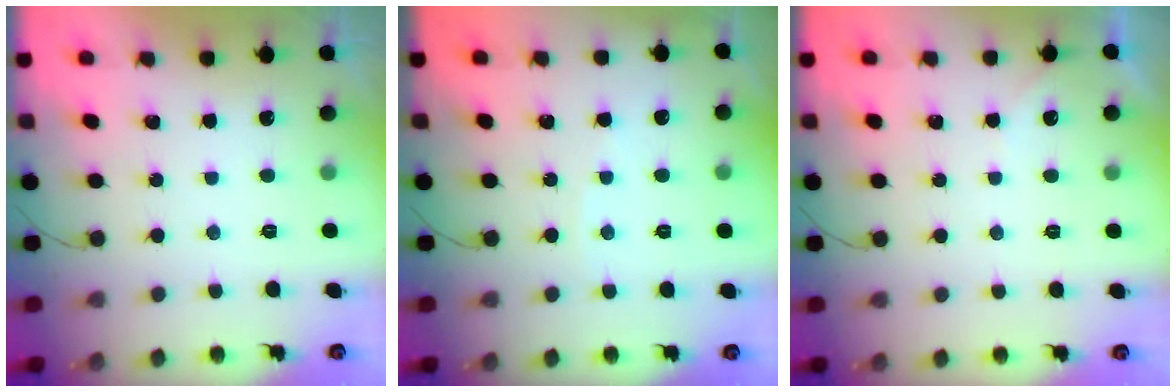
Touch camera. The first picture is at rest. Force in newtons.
{"total": 1.4, "press": 1.4, "slide": 0.3}
{"total": 2.5, "press": 2.4, "slide": 0.3}